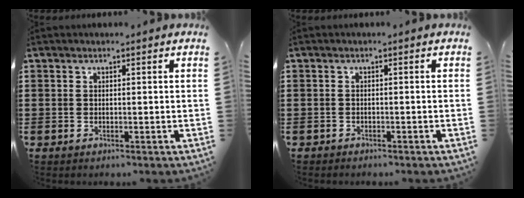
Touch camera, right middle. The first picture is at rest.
{"total": 0.8, "force": [-0.8, 0.2, 0.0], "torque": [-0.001, 0.001, -0.017]}